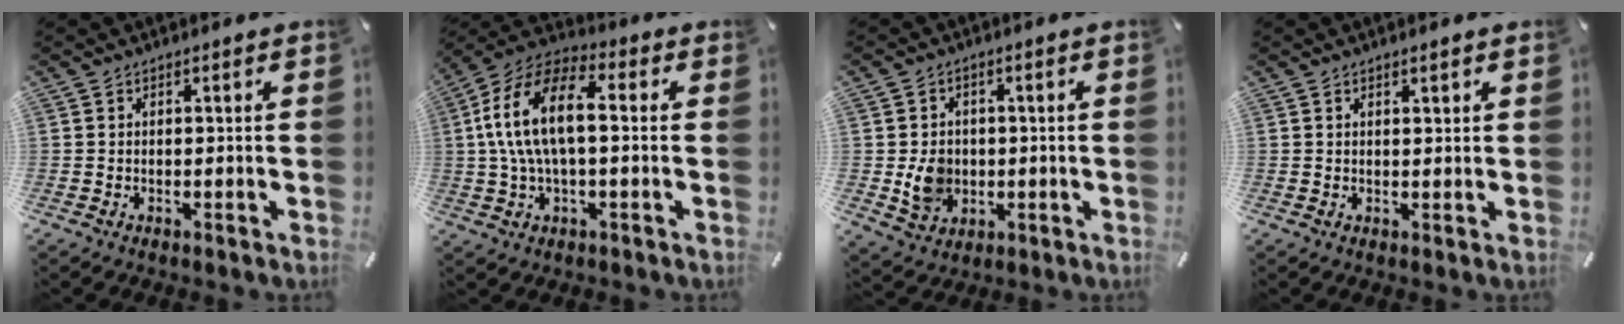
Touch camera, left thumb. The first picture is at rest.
{"total": 15.3, "force": [1.2, 7.7, 13.2], "torque": [-0.286, 0.005, 0.018]}
{"total": 7.0, "force": [-0.6, 6.3, 2.9], "torque": [-0.052, 0.001, -0.011]}
{"total": 1.2, "force": [0.8, 0.4, 0.8], "torque": [-0.016, 0.000, 0.014]}